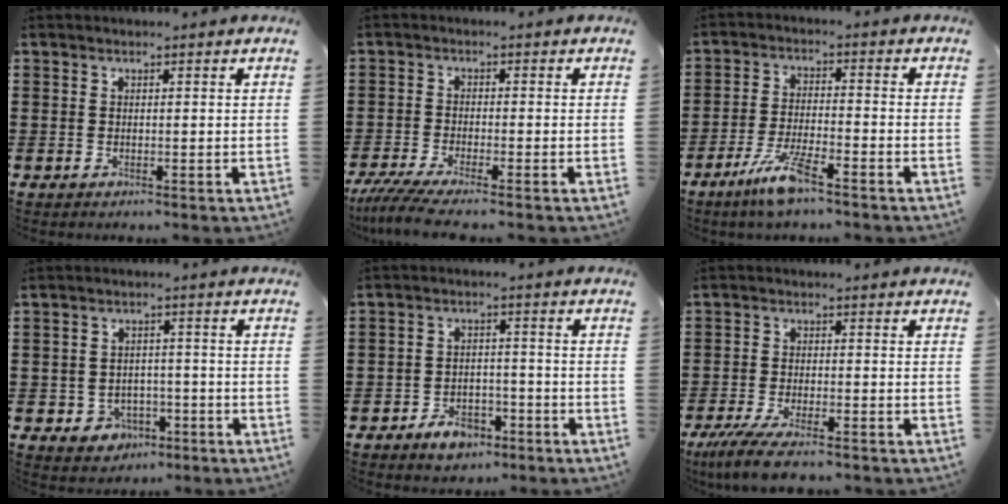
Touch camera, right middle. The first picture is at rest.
{"total": 3.8, "force": [-3.1, 0.0, 2.1], "torque": [-0.057, -0.017, -0.065]}
{"total": 6.7, "force": [-4.5, 1.0, 4.9], "torque": [-0.117, -0.012, -0.086]}
{"total": 3.3, "force": [-2.1, 2.4, 0.7], "torque": [-0.021, 0.004, -0.046]}
{"total": 4.3, "force": [-3.3, 2.2, 1.8], "torque": [-0.028, 0.011, -0.063]}
{"total": 4.8, "force": [-4.1, 0.3, 2.5], "torque": [-0.063, -0.015, -0.081]}